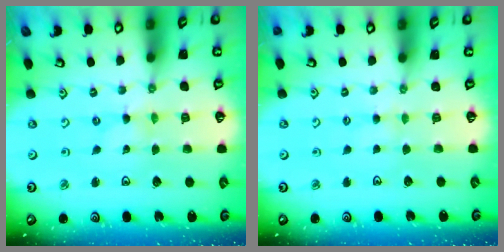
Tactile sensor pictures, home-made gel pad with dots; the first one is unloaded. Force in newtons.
{"total": 1.8, "press": 1.8, "slide": 0.3}